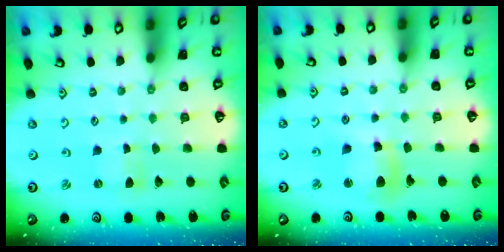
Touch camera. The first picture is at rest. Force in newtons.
{"total": 11.9, "press": 11.8, "slide": 1.6}